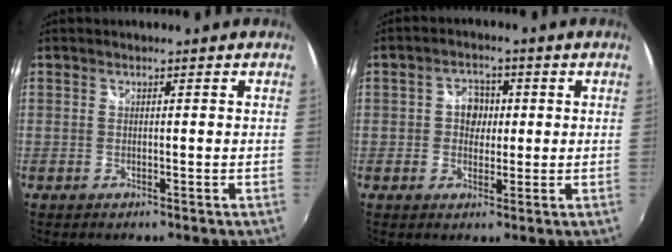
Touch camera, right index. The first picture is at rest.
{"total": 4.2, "force": [0.2, 3.7, 2.0], "torque": [-0.029, 0.012, 0.001]}